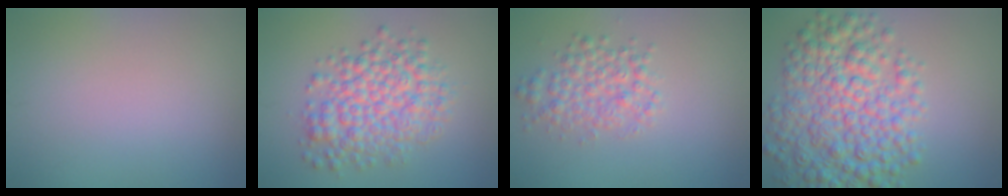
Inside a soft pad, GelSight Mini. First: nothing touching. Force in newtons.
{"total": 6.4, "press": 6.4, "slide": 0.1}
{"total": 3.2, "press": 3.1, "slide": 0.1}
{"total": 8.6, "press": 8.6, "slide": 0.1}